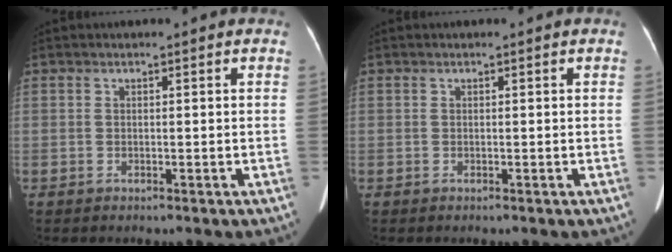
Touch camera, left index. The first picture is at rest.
{"total": 0.0}